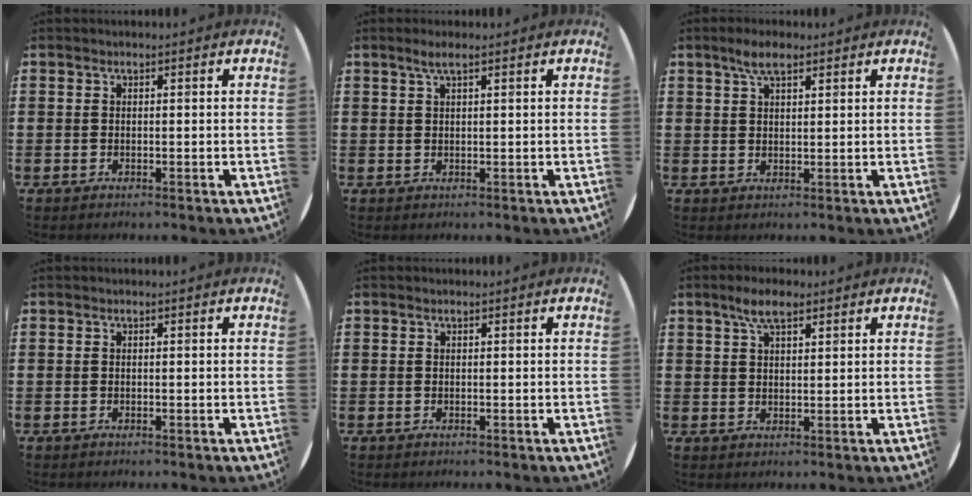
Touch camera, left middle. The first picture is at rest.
{"total": 1.8, "force": [1.0, 0.1, 1.5], "torque": [-0.030, 0.003, 0.017]}
{"total": 4.0, "force": [2.7, 1.4, 2.6], "torque": [-0.048, 0.004, 0.047]}
{"total": 0.0}
{"total": 0.0}
{"total": 4.5, "force": [3.0, 1.6, 2.9], "torque": [-0.054, 0.004, 0.052]}